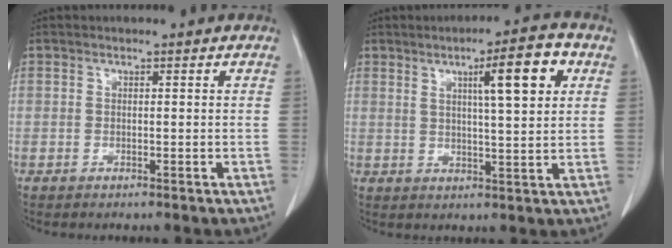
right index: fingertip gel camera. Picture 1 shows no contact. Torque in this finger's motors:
{"motor_torque": [1.36, 0.75, 0.57, 0.12]}